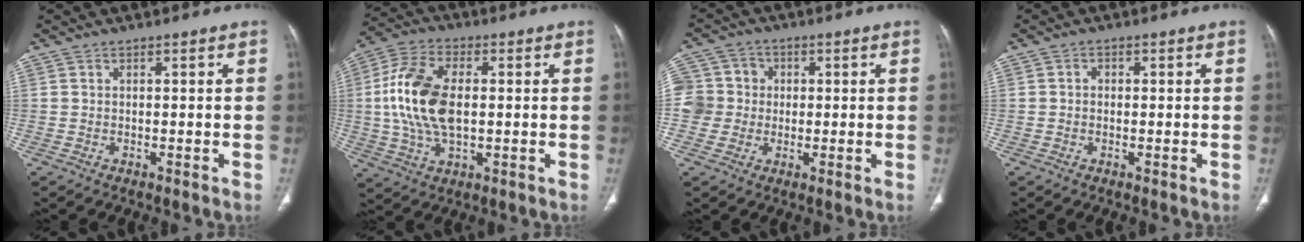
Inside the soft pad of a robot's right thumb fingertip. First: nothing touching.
{"total": 14.9, "force": [0.7, 8.4, 12.3], "torque": [-0.251, 0.011, 0.012]}
{"total": 8.4, "force": [-0.1, 8.1, 2.1], "torque": [-0.021, 0.017, -0.005]}
{"total": 1.2, "force": [0.0, 1.1, 0.6], "torque": [-0.003, 0.004, -0.003]}